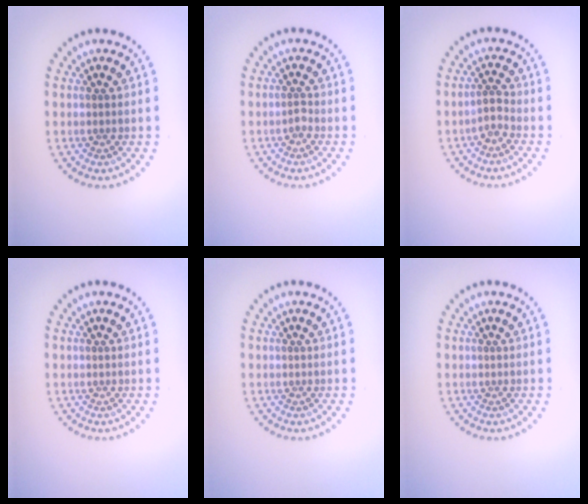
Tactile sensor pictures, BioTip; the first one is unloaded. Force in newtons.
{"total": 0.6, "press": 0.5, "slide": 0.3}
{"total": 1.6, "press": 1.1, "slide": 1.1}
{"total": 0.0}
{"total": 0.0}
{"total": 0.0}